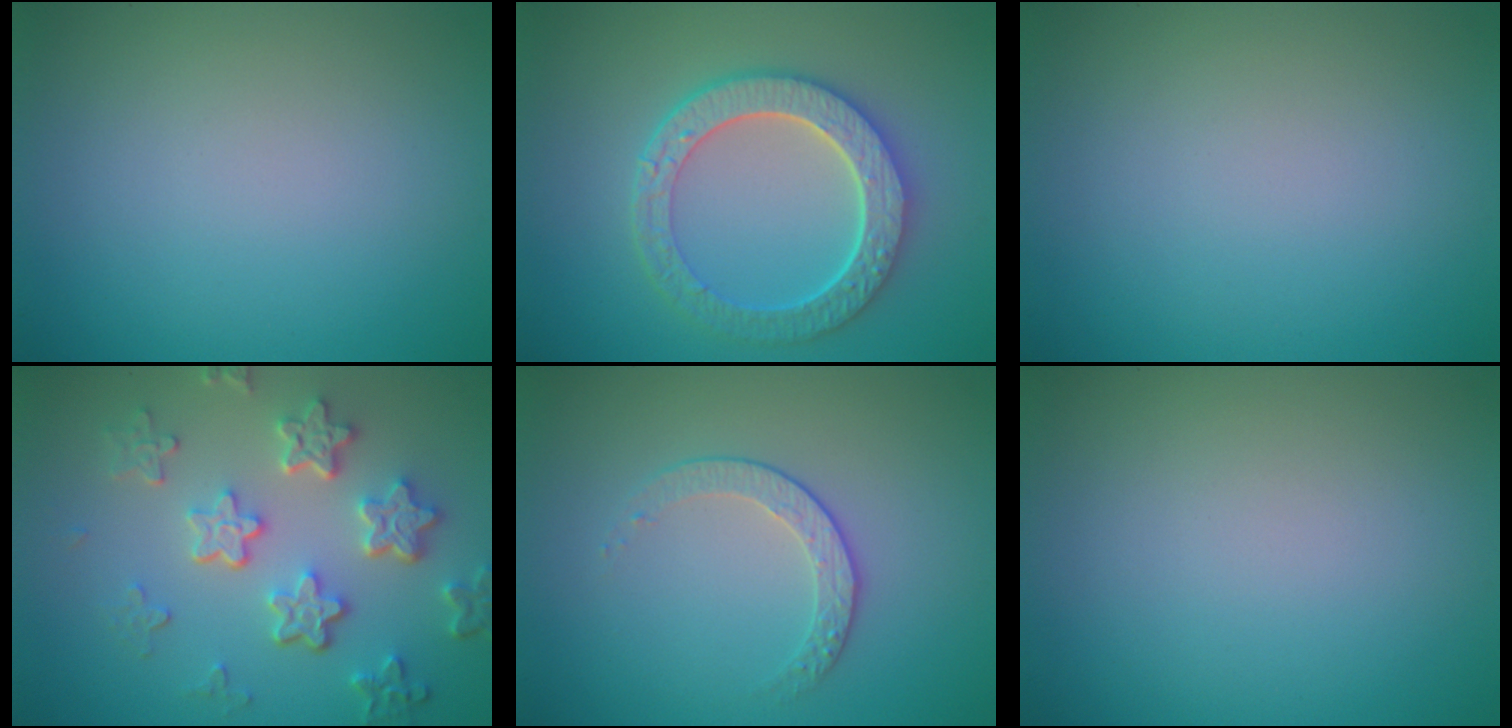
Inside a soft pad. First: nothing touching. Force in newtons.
{"total": 6.2, "press": 5.0, "slide": 3.6}
{"total": 0.0}
{"total": 5.6, "press": 4.3, "slide": 3.6}
{"total": 1.8, "press": 1.3, "slide": 1.3}
{"total": 0.0}